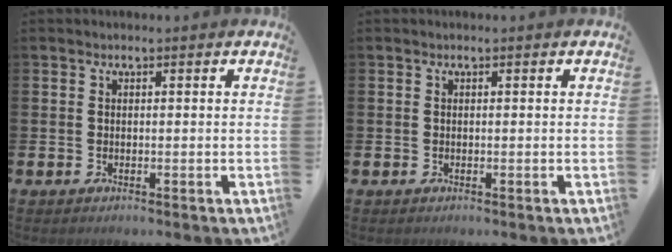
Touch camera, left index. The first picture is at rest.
{"total": 0.0}